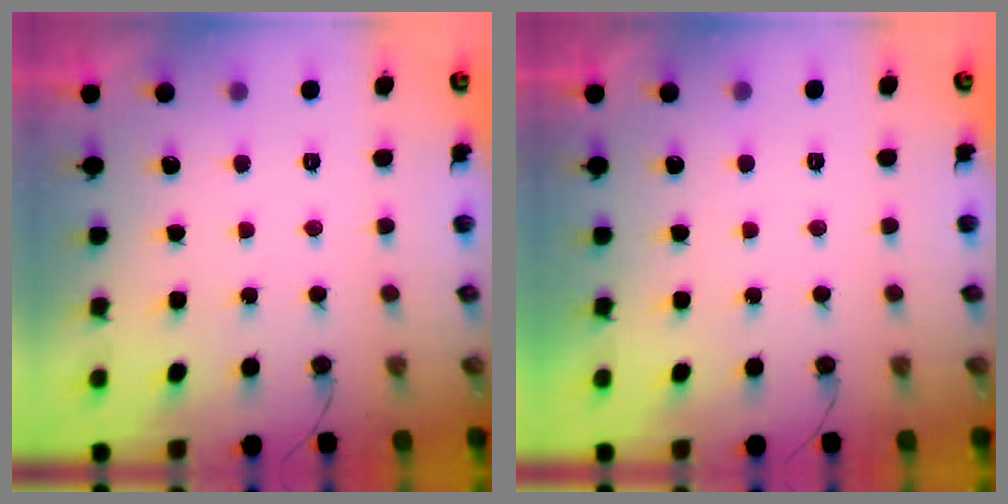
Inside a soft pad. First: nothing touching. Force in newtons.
{"total": 1.7, "press": 1.7, "slide": 0.1}